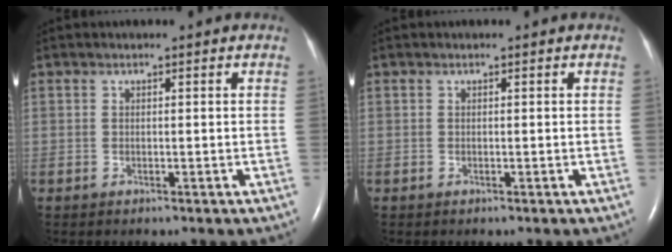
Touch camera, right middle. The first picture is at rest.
{"total": 0.0}